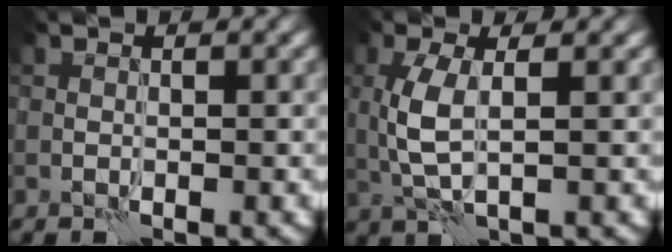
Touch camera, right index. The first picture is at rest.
{"total": 3.7, "force": [0.4, 1.3, 3.4], "torque": [-0.087, 0.001, 0.008]}